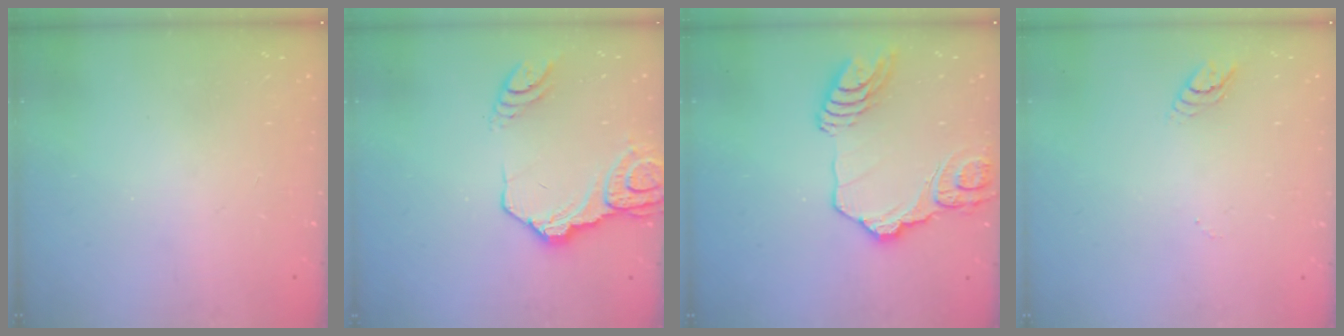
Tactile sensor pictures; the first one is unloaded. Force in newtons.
{"total": 15.1, "press": 15.0, "slide": 1.8}
{"total": 18.6, "press": 18.5, "slide": 2.1}
{"total": 3.5, "press": 3.5, "slide": 0.4}